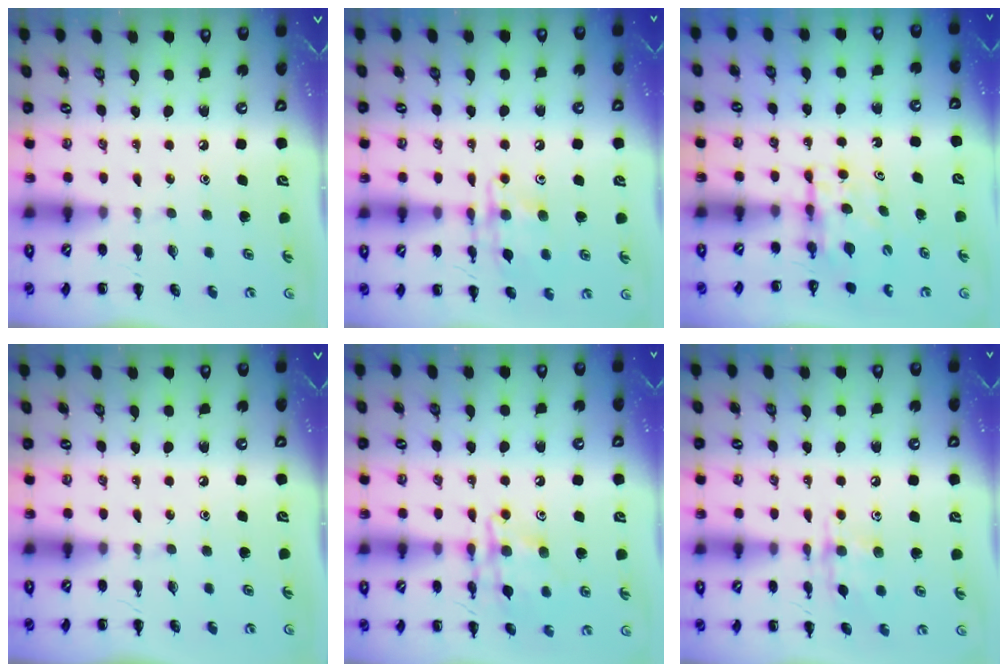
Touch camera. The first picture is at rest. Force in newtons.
{"total": 12.5, "press": 12.4, "slide": 1.6}
{"total": 5.4, "press": 5.4, "slide": 0.0}
{"total": 0.0}
{"total": 15.0, "press": 14.9, "slide": 1.2}
{"total": 9.6, "press": 9.6, "slide": 0.5}